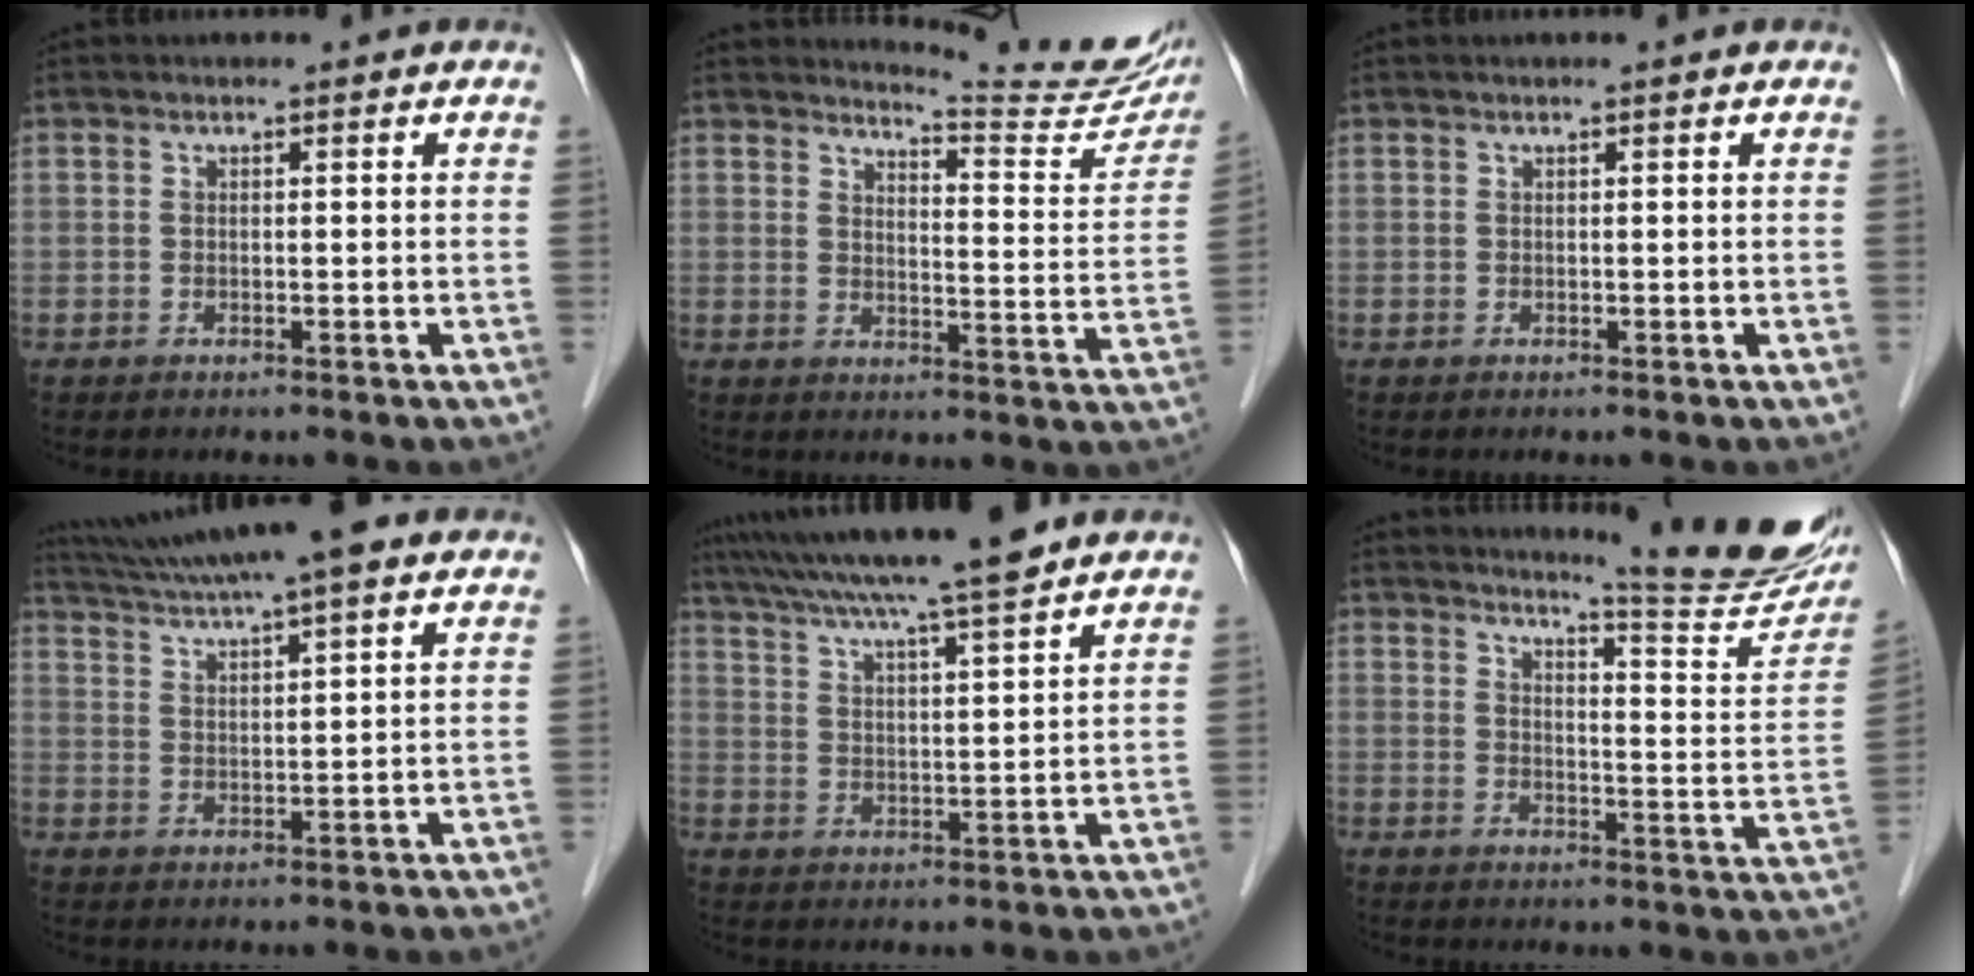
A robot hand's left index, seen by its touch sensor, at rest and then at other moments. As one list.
[{"total": 12.3, "force": [12.1, 0.2, 2.3], "torque": [-0.025, -0.075, 0.134]}, {"total": 0.0}, {"total": 13.9, "force": [11.6, 0.5, 7.7], "torque": [-0.139, 0.033, 0.177]}, {"total": 16.5, "force": [14.0, -0.2, 8.7], "torque": [-0.156, 0.027, 0.215]}, {"total": 15.5, "force": [14.5, 0.0, 5.7], "torque": [-0.077, -0.085, 0.167]}]